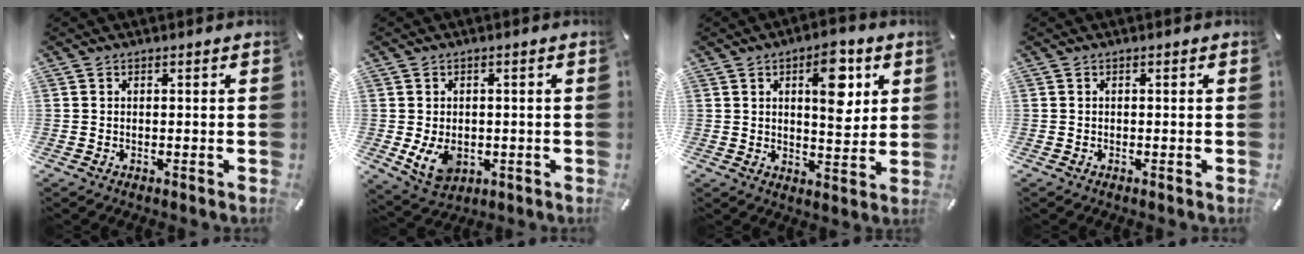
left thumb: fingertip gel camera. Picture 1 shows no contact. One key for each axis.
{"total": 6.1, "fx": -0.7, "fy": 4.7, "fz": 3.8, "tx": -0.073, "ty": -0.003, "tz": -0.013}
{"total": 11.1, "fx": 4.6, "fy": 5.3, "fz": 8.6, "tx": -0.102, "ty": -0.021, "tz": 0.070}
{"total": 0.0}